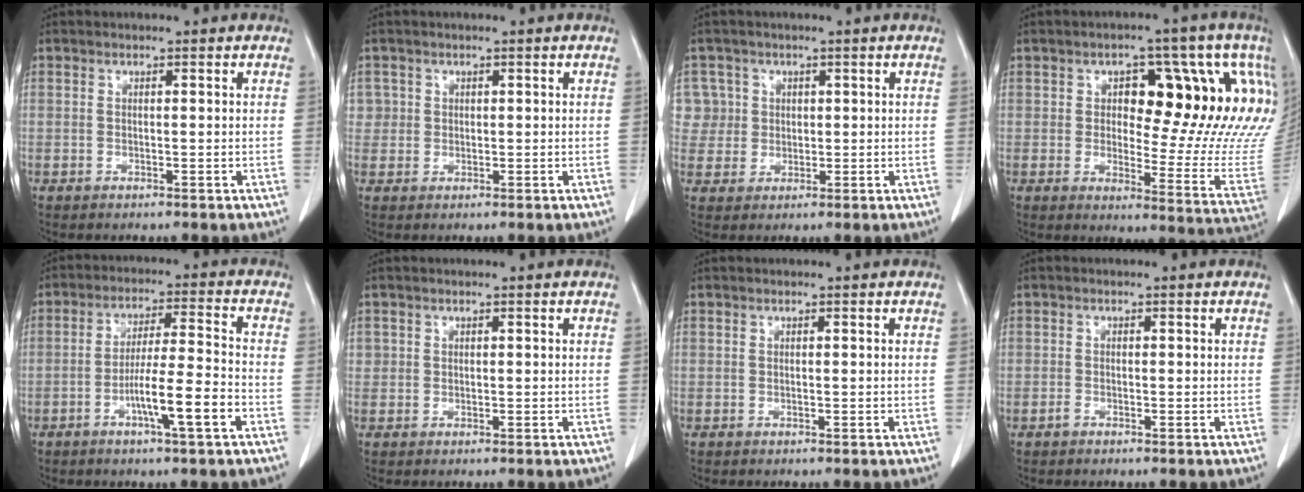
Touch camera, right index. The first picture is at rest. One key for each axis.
{"total": 1.9, "fx": 0.5, "fy": 1.9, "fz": -0.1, "tx": 0.018, "ty": 0.002, "tz": 0.004}
{"total": 4.6, "fx": 1.3, "fy": 4.3, "fz": -0.4, "tx": 0.024, "ty": 0.011, "tz": 0.028}
{"total": 21.3, "fx": 7.2, "fy": 7.1, "fz": 18.7, "tx": -0.199, "ty": 0.028, "tz": 0.104}
{"total": 8.9, "fx": -3.8, "fy": -0.1, "fz": 8.0, "tx": -0.145, "ty": 0.000, "tz": -0.066}
{"total": 0.9, "fx": 0.2, "fy": 0.8, "fz": 0.0, "tx": 0.009, "ty": 0.002, "tz": 0.001}
{"total": 0.0}
{"total": 0.8, "fx": -0.5, "fy": 0.6, "fz": 0.1, "tx": -0.003, "ty": 0.003, "tz": -0.012}